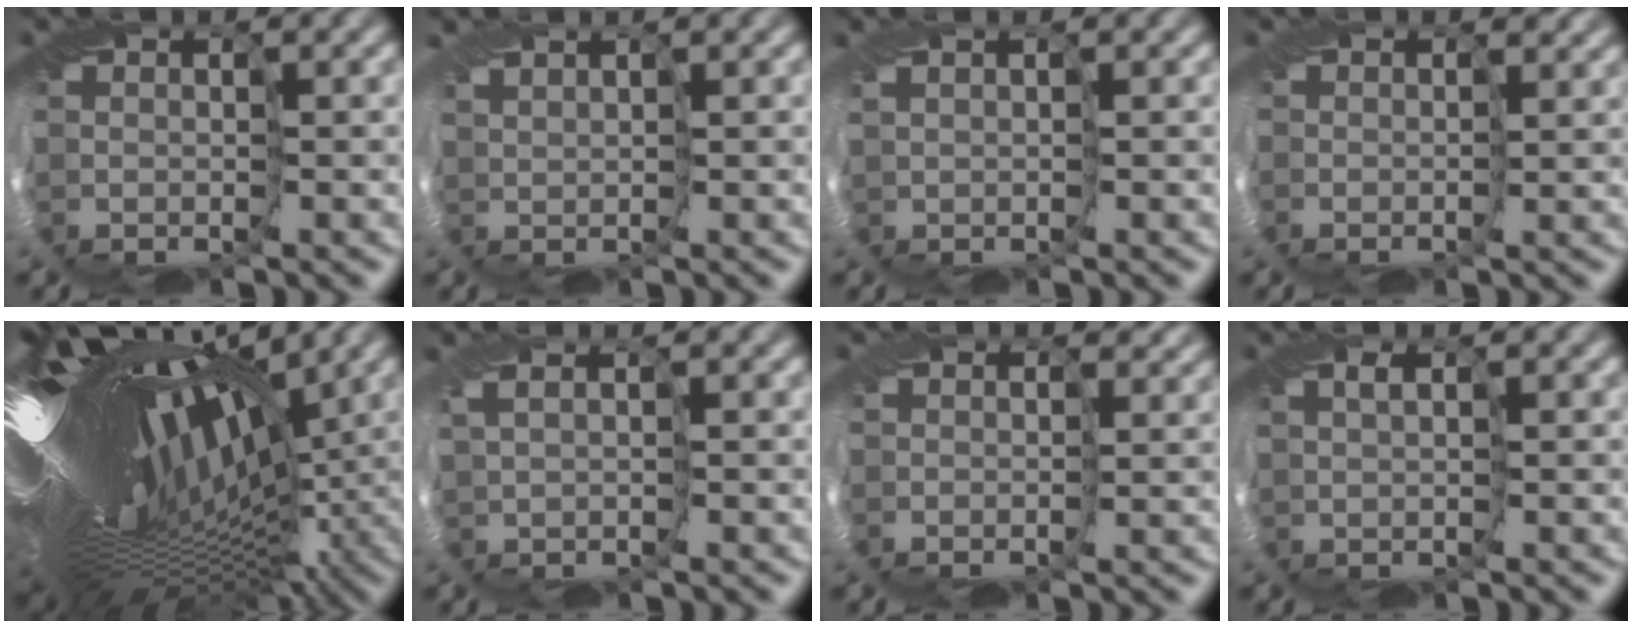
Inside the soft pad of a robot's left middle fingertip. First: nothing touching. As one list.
[{"total": 1.3, "force": [1.0, 0.3, 0.7], "torque": [-0.025, 0.007, 0.021]}, {"total": 1.1, "force": [0.5, 0.4, 0.9], "torque": [-0.020, 0.004, 0.016]}, {"total": 2.0, "force": [1.8, 0.7, 0.4], "torque": [-0.012, 0.004, 0.026]}, {"total": 19.9, "force": [1.3, 8.8, 17.8], "torque": [-0.267, 0.012, 0.021]}, {"total": 1.4, "force": [0.1, 0.4, 1.3], "torque": [-0.034, 0.003, 0.003]}, {"total": 2.2, "force": [1.4, 1.4, 0.7], "torque": [-0.017, 0.006, 0.020]}, {"total": 0.7, "force": [-0.2, 0.2, 0.7], "torque": [-0.018, 0.003, -0.004]}]